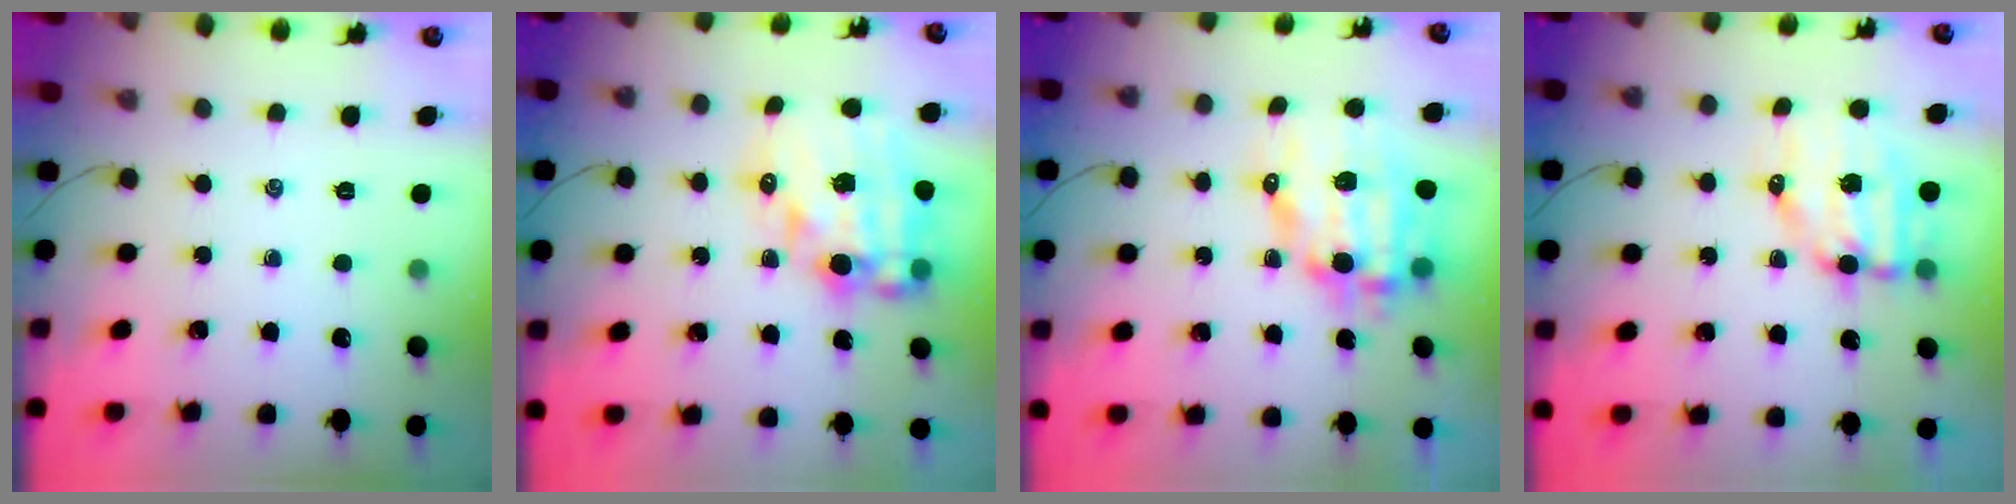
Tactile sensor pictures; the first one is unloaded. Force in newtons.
{"total": 17.1, "press": 16.6, "slide": 3.9}
{"total": 11.9, "press": 11.5, "slide": 2.7}
{"total": 9.1, "press": 8.9, "slide": 1.7}